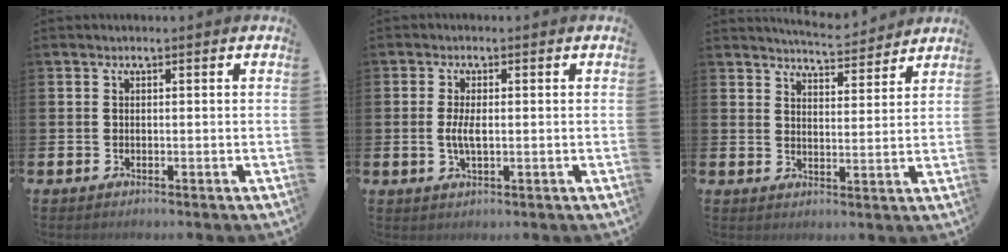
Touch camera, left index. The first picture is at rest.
{"total": 3.1, "force": [0.0, 1.2, 2.8], "torque": [-0.053, 0.003, -0.003]}
{"total": 5.3, "force": [5.2, 0.4, 0.3], "torque": [-0.011, -0.036, 0.093]}